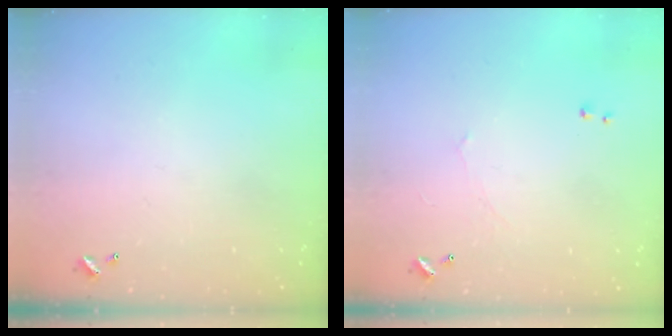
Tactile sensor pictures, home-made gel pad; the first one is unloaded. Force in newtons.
{"total": 0.7, "press": 0.1, "slide": 0.7}